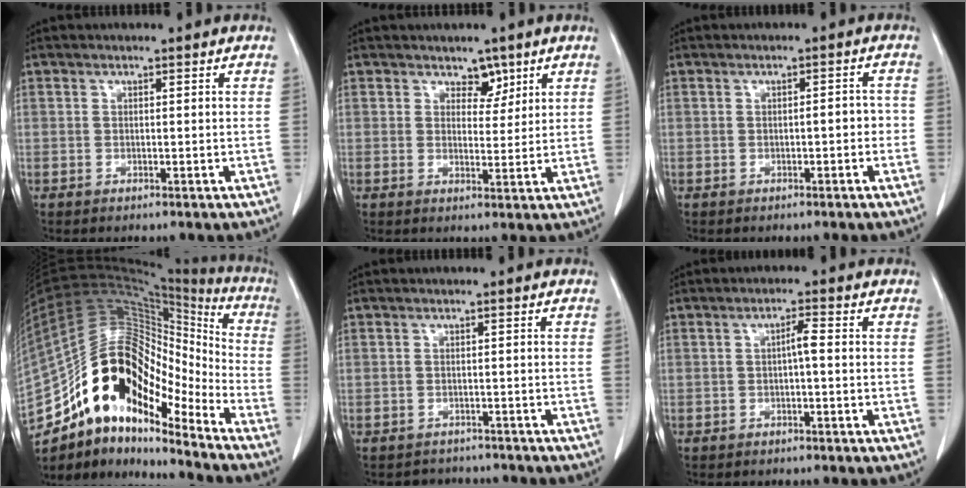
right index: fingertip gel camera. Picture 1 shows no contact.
{"total": 3.1, "force": [2.1, 1.9, 1.2], "torque": [-0.011, -0.002, 0.033]}
{"total": 2.0, "force": [-0.6, 0.8, 1.8], "torque": [-0.023, 0.006, -0.006]}
{"total": 20.9, "force": [-13.7, 7.6, 13.8], "torque": [-0.245, 0.063, -0.236]}
{"total": 3.9, "force": [-3.5, 1.7, -0.5], "torque": [0.008, 0.012, -0.048]}
{"total": 2.1, "force": [-0.2, 0.1, 2.1], "torque": [-0.034, 0.005, -0.002]}